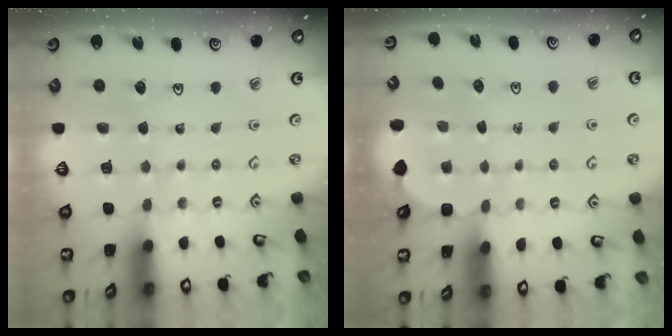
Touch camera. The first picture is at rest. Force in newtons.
{"total": 2.2, "press": 1.7, "slide": 1.3}